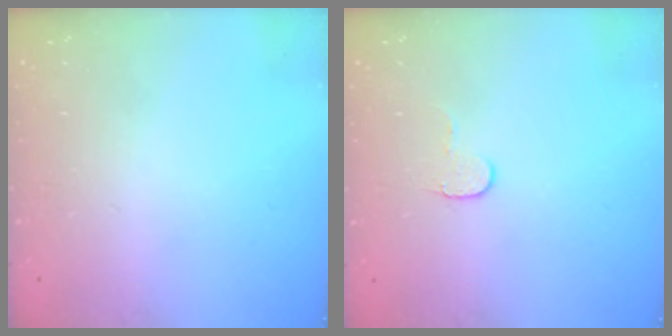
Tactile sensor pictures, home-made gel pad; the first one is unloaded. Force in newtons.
{"total": 4.7, "press": 4.7, "slide": 0.5}